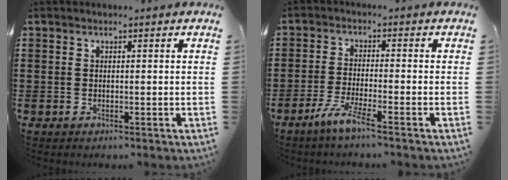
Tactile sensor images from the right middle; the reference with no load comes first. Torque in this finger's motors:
{"motor_torque": [2.14, 0.00, 0.10, 0.09]}